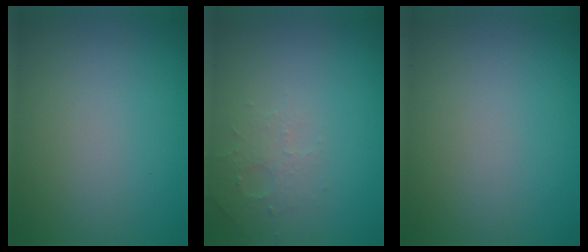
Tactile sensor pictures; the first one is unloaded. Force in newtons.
{"total": 1.8, "press": 1.7, "slide": 0.4}
{"total": 0.0}